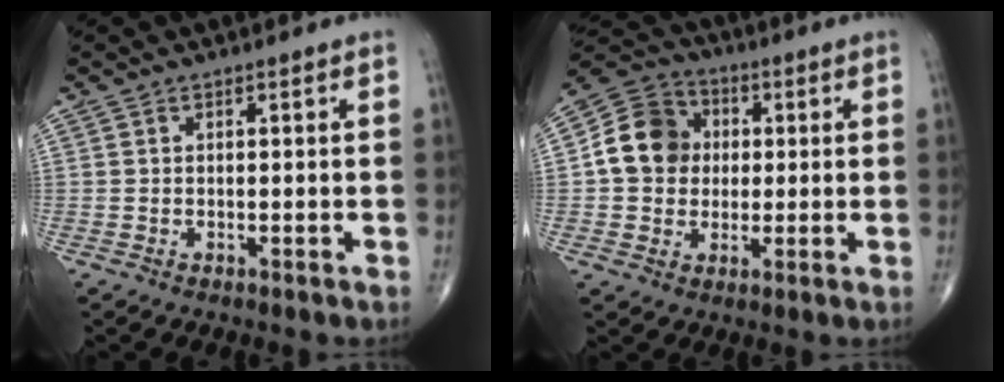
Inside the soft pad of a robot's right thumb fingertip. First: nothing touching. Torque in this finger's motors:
{"motor_torque": [0.39, 2.04, 0.55, -0.22, 0.05]}